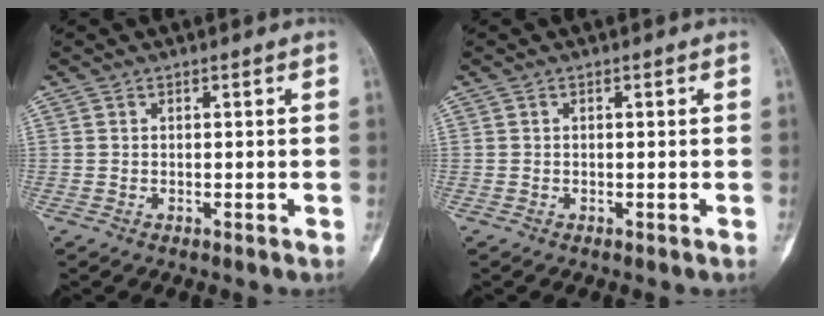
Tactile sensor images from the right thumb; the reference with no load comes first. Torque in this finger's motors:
{"motor_torque": [0.08, -0.32, -0.15, 0.00, -0.02]}